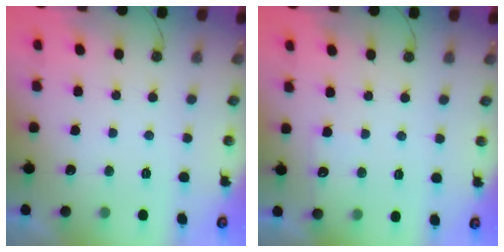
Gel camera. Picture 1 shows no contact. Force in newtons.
{"total": 4.7, "press": 4.7, "slide": 0.6}